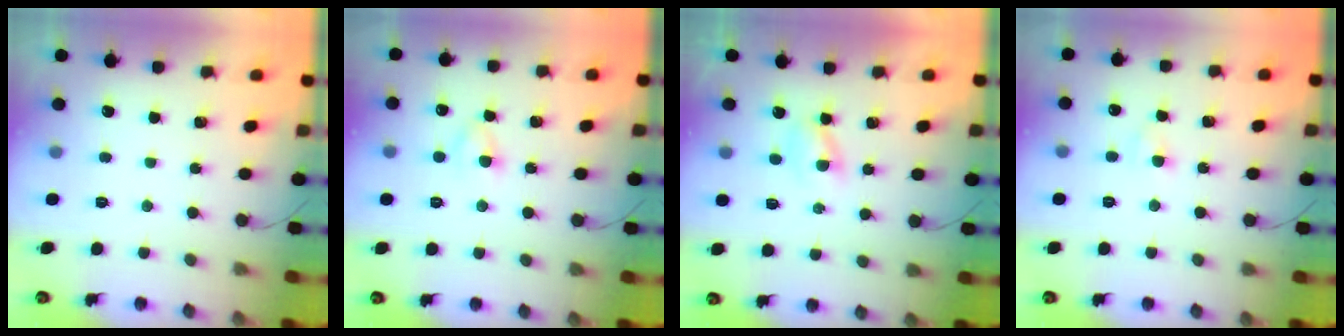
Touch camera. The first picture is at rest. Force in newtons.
{"total": 2.9, "press": 2.6, "slide": 1.3}
{"total": 1.9, "press": 1.7, "slide": 0.9}
{"total": 3.0, "press": 2.8, "slide": 1.2}